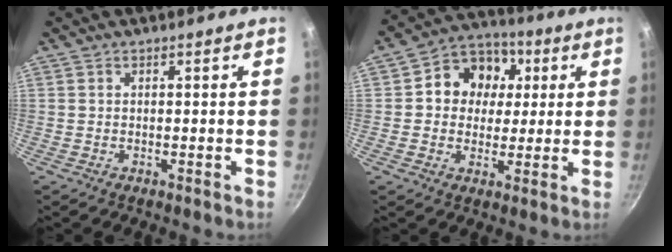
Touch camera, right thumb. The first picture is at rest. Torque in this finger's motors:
{"motor_torque": [0.44, 2.11, 0.53, 0.13, 0.02]}